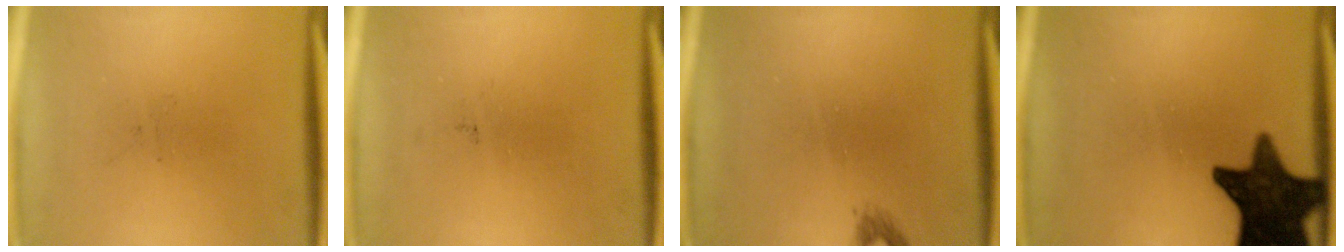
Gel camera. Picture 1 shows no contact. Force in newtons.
{"total": 0.0}
{"total": 0.9}
{"total": 14.8}